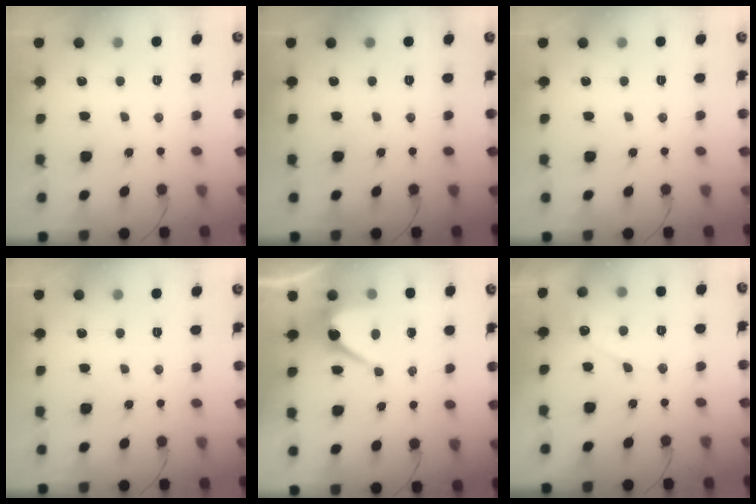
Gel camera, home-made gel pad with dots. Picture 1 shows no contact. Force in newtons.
{"total": 0.0}
{"total": 0.0}
{"total": 0.0}
{"total": 7.0, "press": 6.9, "slide": 0.7}
{"total": 6.3, "press": 6.3, "slide": 0.3}